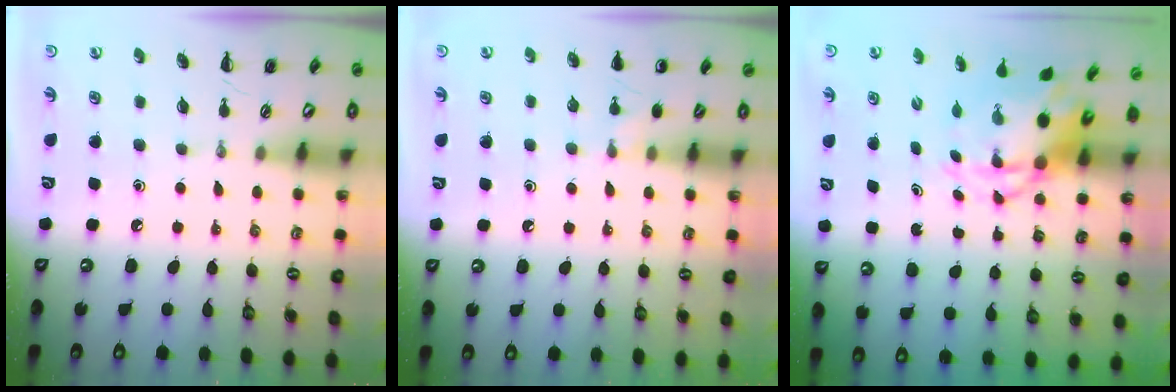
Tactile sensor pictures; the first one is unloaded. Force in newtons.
{"total": 5.3, "press": 5.0, "slide": 1.7}
{"total": 5.0, "press": 4.8, "slide": 1.6}